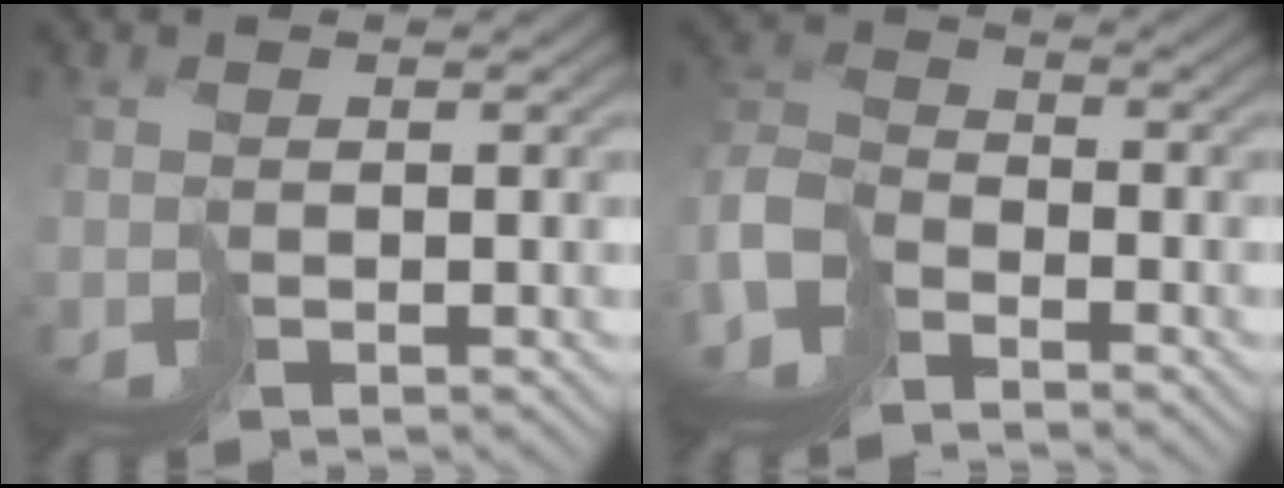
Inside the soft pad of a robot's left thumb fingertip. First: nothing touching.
{"total": 8.1, "force": [-5.5, 3.9, 4.4], "torque": [-0.113, -0.012, -0.129]}